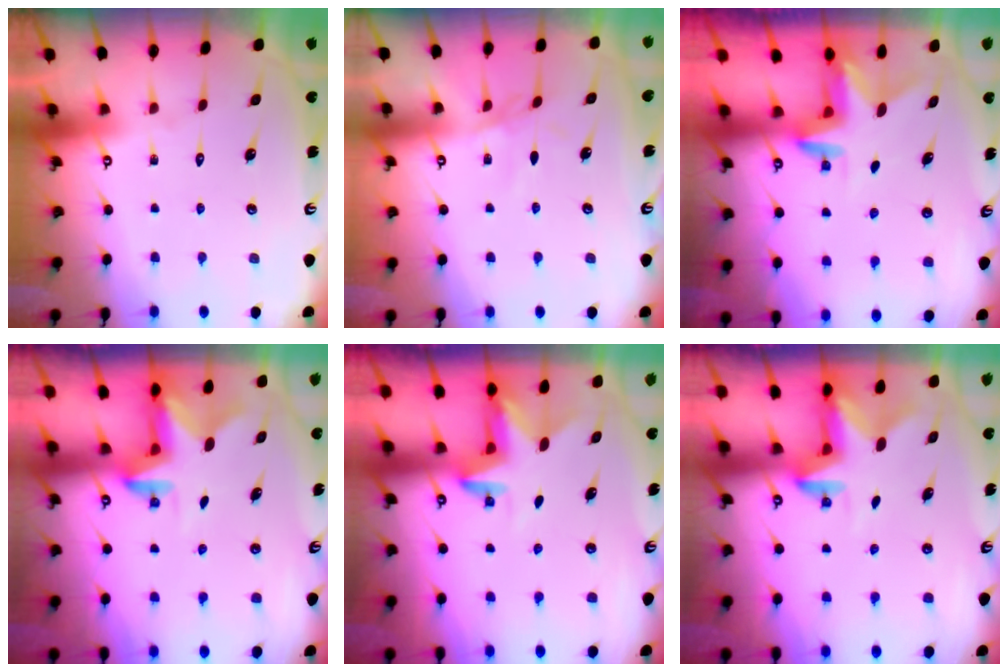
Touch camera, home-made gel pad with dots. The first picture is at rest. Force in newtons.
{"total": 2.0, "press": 1.9, "slide": 0.4}
{"total": 3.2, "press": 3.2, "slide": 0.2}
{"total": 2.4, "press": 2.4, "slide": 0.4}
{"total": 3.2, "press": 3.2, "slide": 0.1}
{"total": 2.7, "press": 2.6, "slide": 0.5}